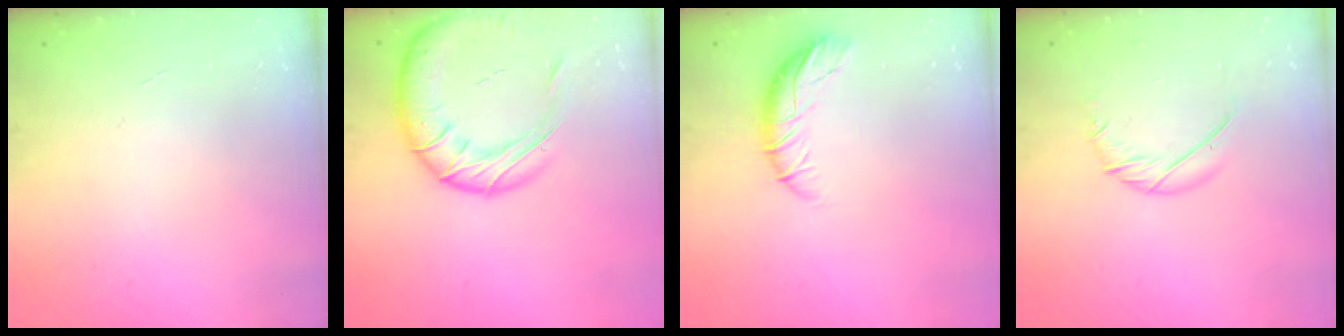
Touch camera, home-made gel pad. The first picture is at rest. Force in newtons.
{"total": 19.8, "press": 19.6, "slide": 3.1}
{"total": 9.0, "press": 8.8, "slide": 1.8}
{"total": 6.8, "press": 6.8, "slide": 0.4}